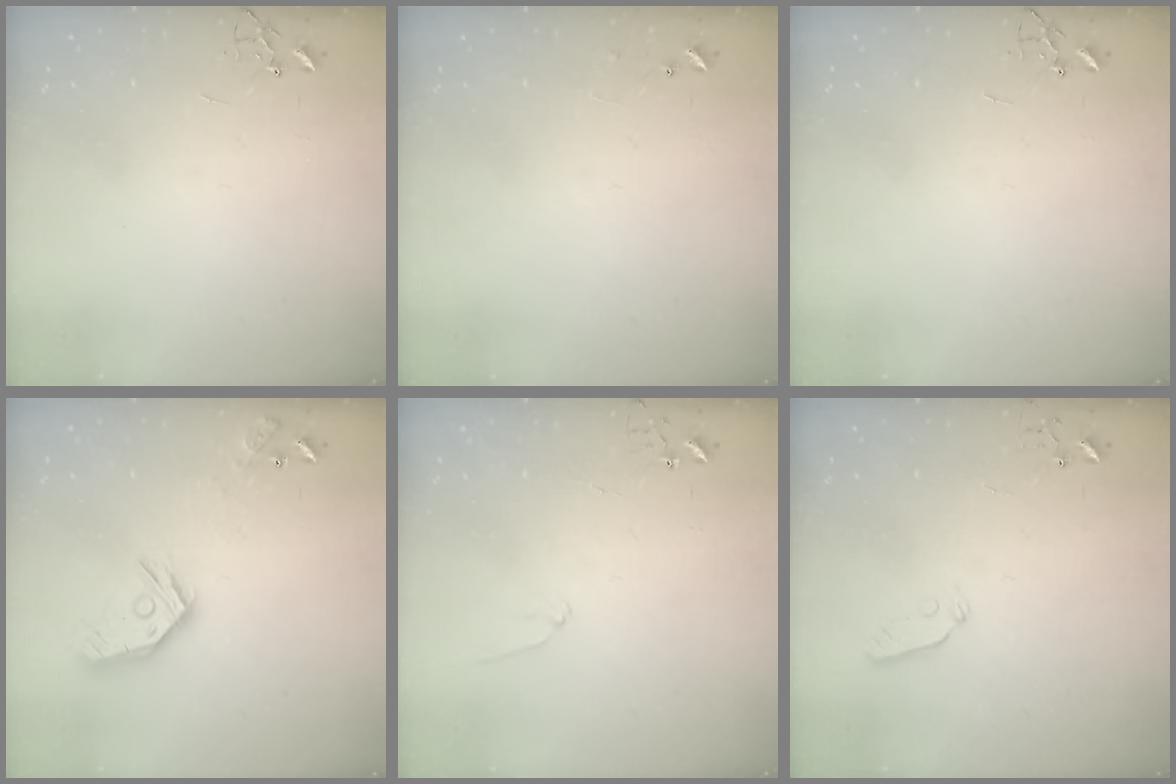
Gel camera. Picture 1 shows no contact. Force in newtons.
{"total": 6.4, "press": 6.3, "slide": 0.5}
{"total": 0.0}
{"total": 14.1, "press": 14.1, "slide": 1.1}
{"total": 6.5, "press": 6.5, "slide": 0.6}
{"total": 3.6, "press": 3.6, "slide": 0.5}